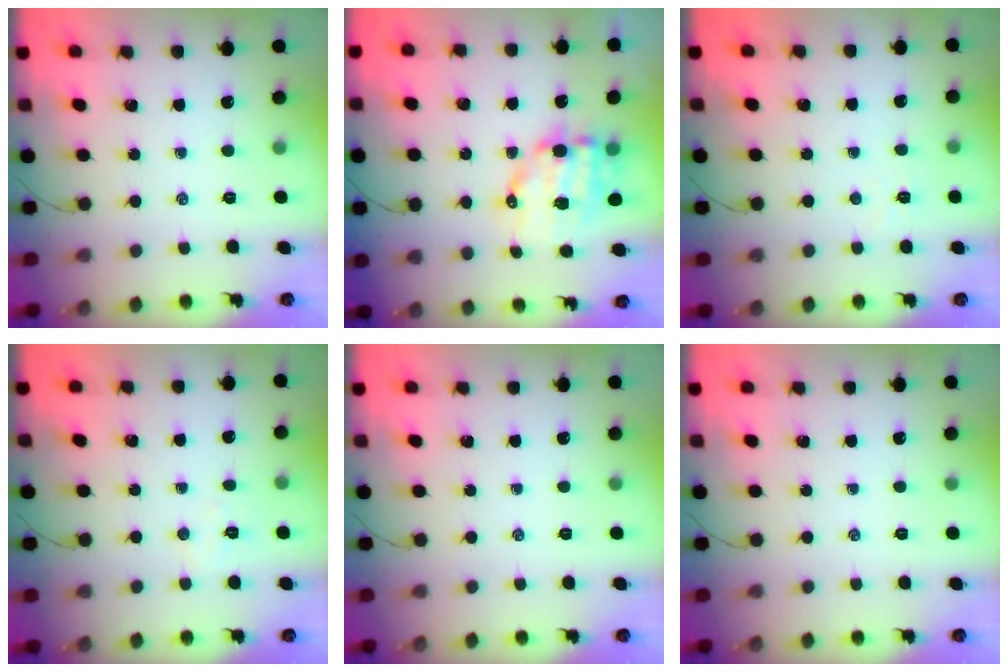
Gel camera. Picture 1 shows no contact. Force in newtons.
{"total": 11.0, "press": 10.7, "slide": 2.2}
{"total": 1.8, "press": 1.7, "slide": 0.5}
{"total": 3.7, "press": 3.6, "slide": 0.8}
{"total": 0.0}
{"total": 0.0}